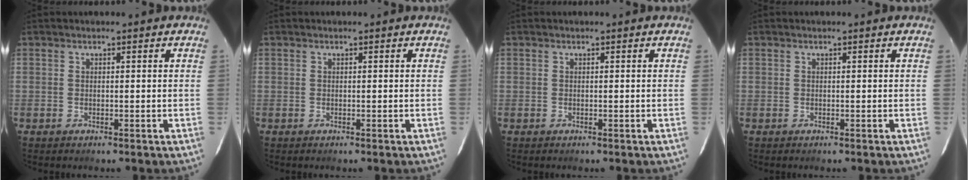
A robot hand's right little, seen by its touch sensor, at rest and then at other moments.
{"total": 0.0}
{"total": 0.0}
{"total": 0.0}